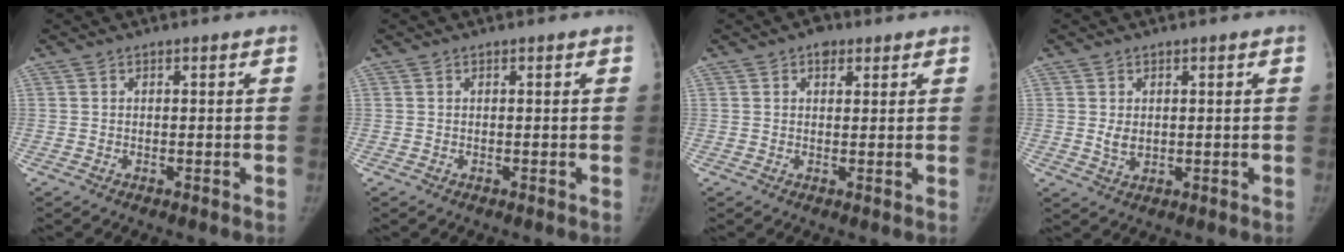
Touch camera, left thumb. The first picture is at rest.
{"total": 0.0}
{"total": 3.0, "force": [1.7, 2.1, 1.3], "torque": [-0.002, -0.005, 0.021]}
{"total": 2.8, "force": [0.5, 2.0, 1.8], "torque": [-0.024, -0.008, 0.016]}